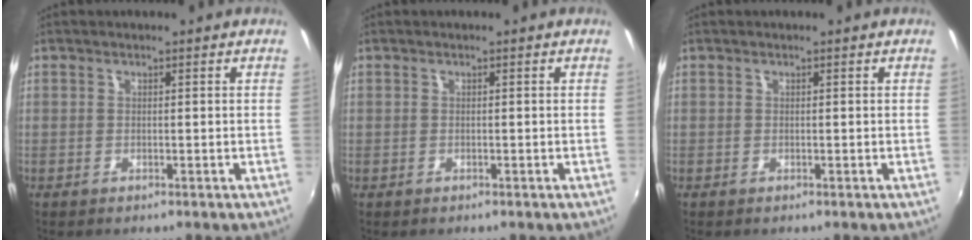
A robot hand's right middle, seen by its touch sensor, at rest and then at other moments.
{"total": 0.0}
{"total": 0.0}